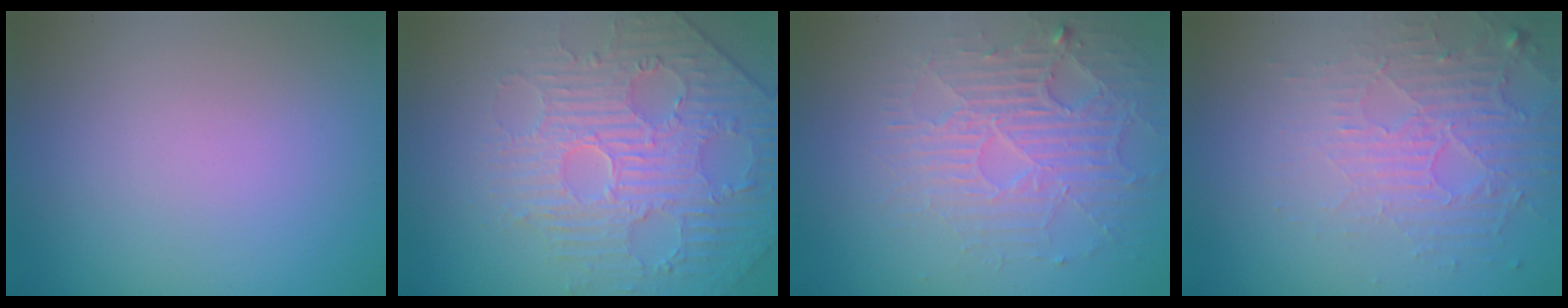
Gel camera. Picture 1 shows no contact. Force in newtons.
{"total": 4.4, "press": 4.4, "slide": 0.6}
{"total": 4.0, "press": 3.6, "slide": 1.7}
{"total": 5.2, "press": 3.3, "slide": 4.1}